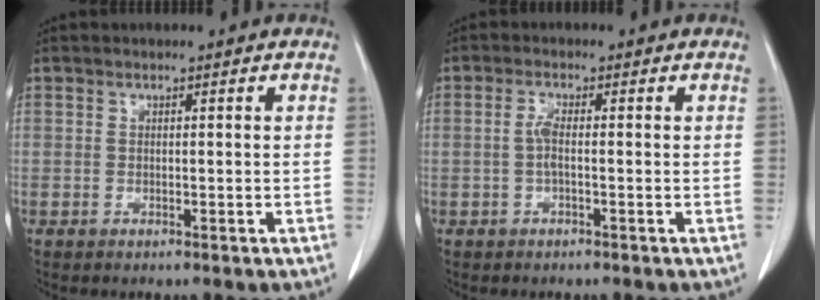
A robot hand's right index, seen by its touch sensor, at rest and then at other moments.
{"total": 2.1, "force": [-0.3, 0.2, 2.1], "torque": [-0.043, 0.002, -0.007]}